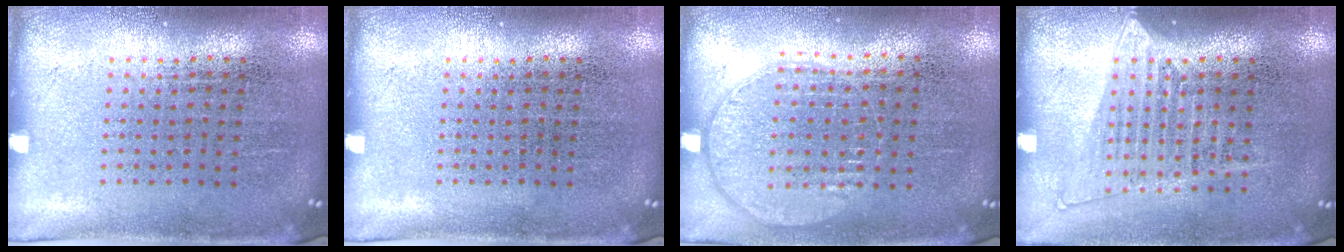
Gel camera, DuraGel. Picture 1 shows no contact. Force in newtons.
{"total": 0.0}
{"total": 1.0, "press": 0.9, "slide": 0.4}
{"total": 1.3, "press": 1.1, "slide": 0.6}